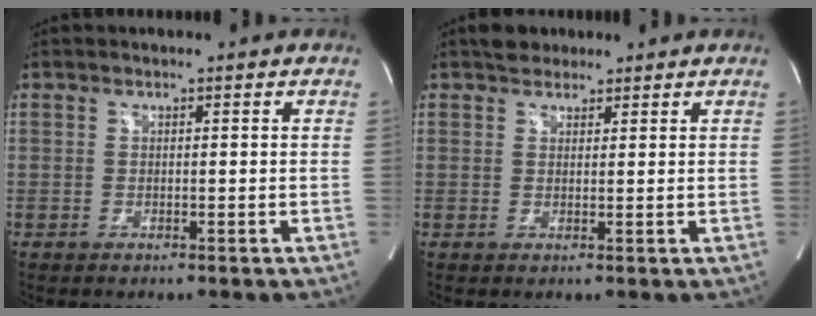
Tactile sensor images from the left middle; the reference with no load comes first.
{"total": 3.2, "force": [2.6, 1.8, 0.8], "torque": [-0.016, 0.015, 0.040]}